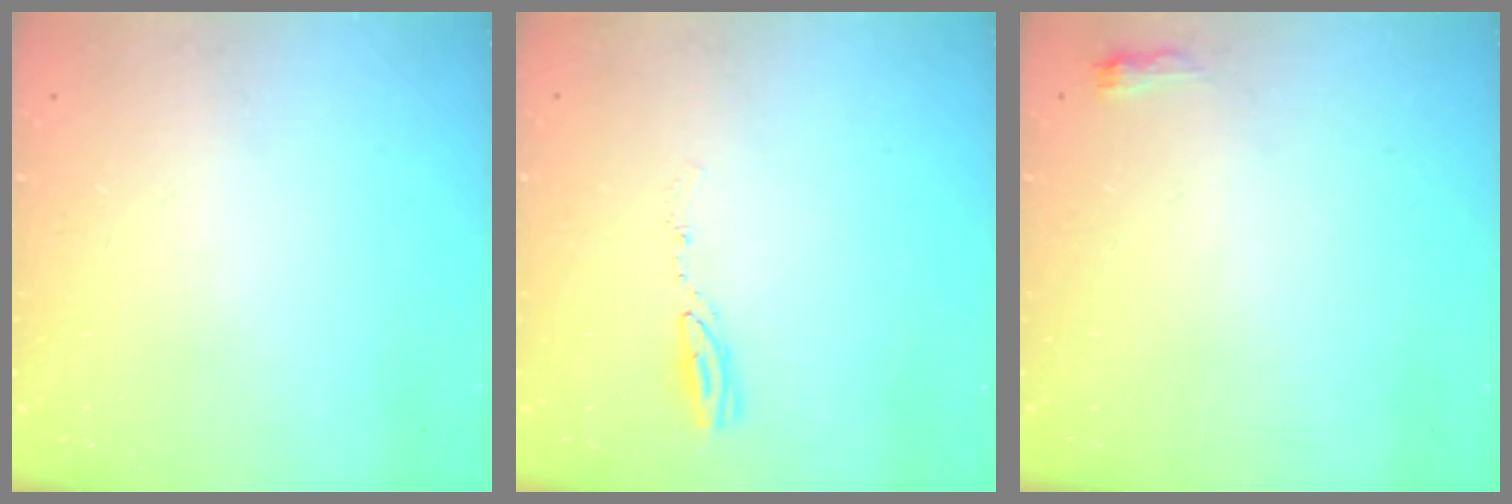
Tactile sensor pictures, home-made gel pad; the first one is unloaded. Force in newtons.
{"total": 4.0, "press": 4.0, "slide": 0.4}
{"total": 9.8, "press": 2.8, "slide": 9.4}